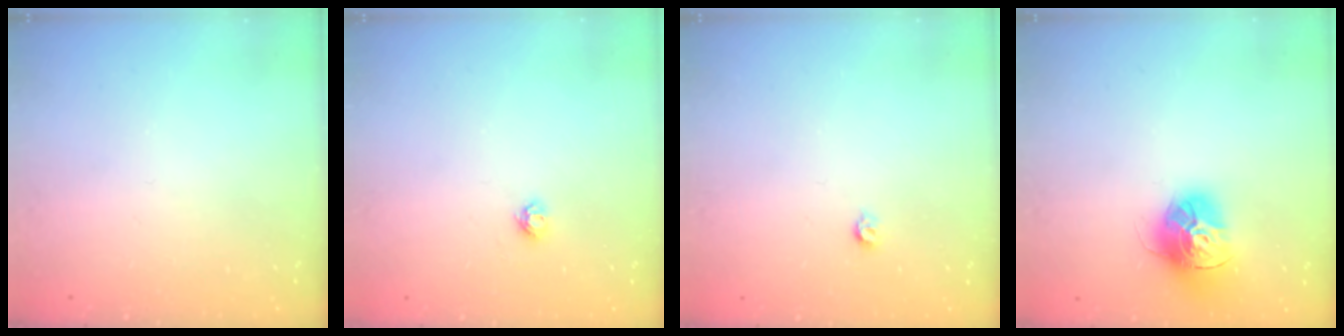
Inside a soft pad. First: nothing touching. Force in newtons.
{"total": 3.8, "press": 3.8, "slide": 0.5}
{"total": 3.0, "press": 3.0, "slide": 0.5}
{"total": 14.7, "press": 14.6, "slide": 1.4}